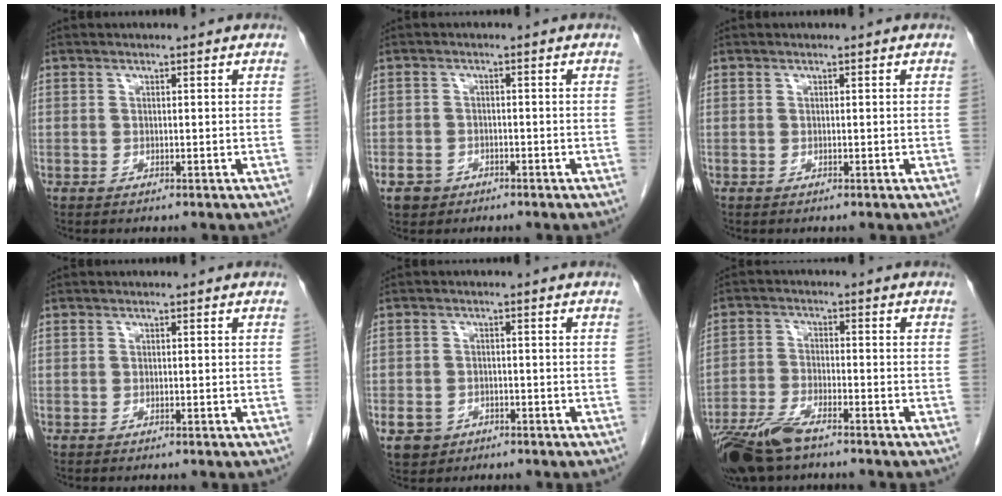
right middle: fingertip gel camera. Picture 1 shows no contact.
{"total": 3.2, "force": [-1.9, 2.5, 0.7], "torque": [-0.015, 0.006, -0.029]}
{"total": 0.0}
{"total": 0.0}
{"total": 4.9, "force": [-2.5, 4.1, 1.2], "torque": [-0.026, 0.006, -0.034]}
{"total": 9.3, "force": [-7.0, 2.5, 5.6], "torque": [-0.113, -0.019, -0.132]}